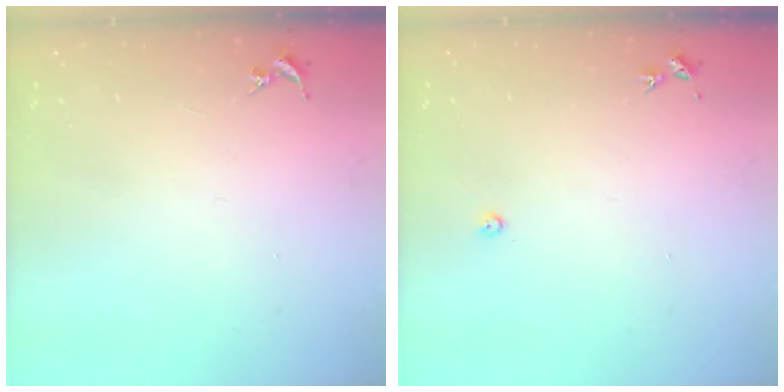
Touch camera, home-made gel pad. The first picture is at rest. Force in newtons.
{"total": 2.2, "press": 2.2, "slide": 0.3}